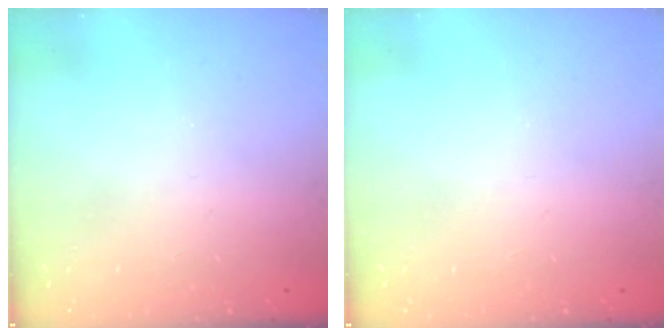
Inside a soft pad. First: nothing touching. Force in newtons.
{"total": 0.0}